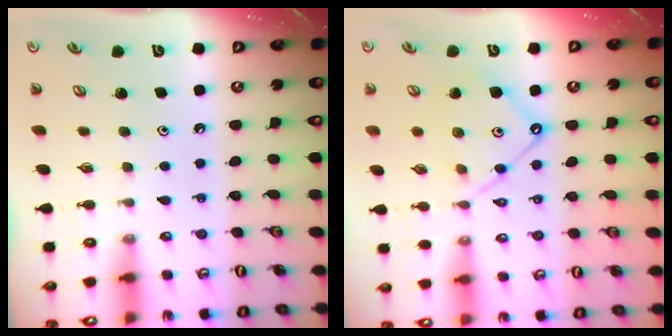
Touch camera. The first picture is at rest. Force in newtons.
{"total": 10.5, "press": 10.5, "slide": 1.0}